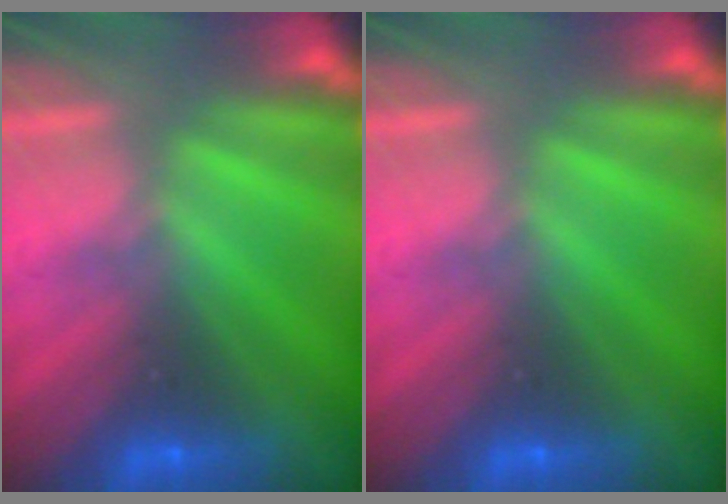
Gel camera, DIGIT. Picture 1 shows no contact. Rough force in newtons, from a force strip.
{"total": 0.0}